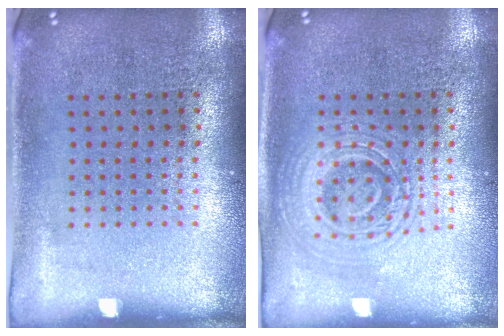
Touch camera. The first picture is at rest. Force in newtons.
{"total": 2.5, "press": 2.4, "slide": 0.5}